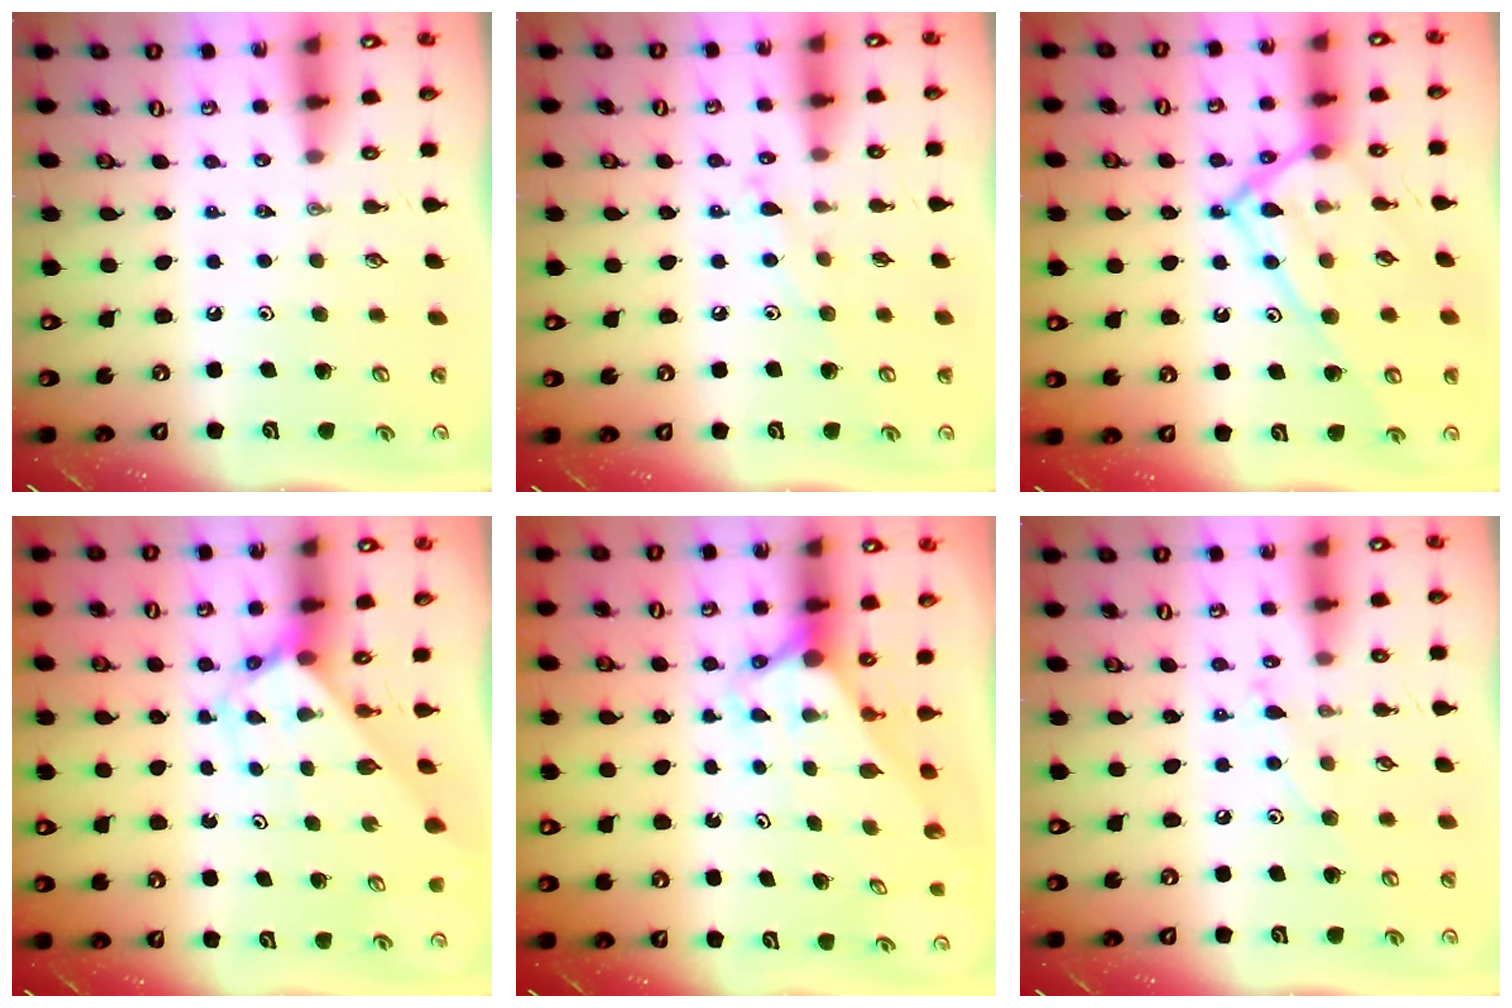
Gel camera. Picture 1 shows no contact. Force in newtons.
{"total": 7.0, "press": 7.0, "slide": 0.3}
{"total": 17.1, "press": 17.0, "slide": 1.4}
{"total": 2.9, "press": 2.9, "slide": 0.3}
{"total": 2.7, "press": 2.7, "slide": 0.0}
{"total": 7.0, "press": 7.0, "slide": 0.6}